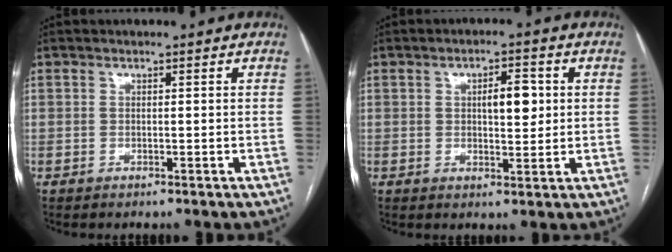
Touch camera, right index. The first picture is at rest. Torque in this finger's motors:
{"motor_torque": [0.65, 0.11, 0.17, 0.08]}